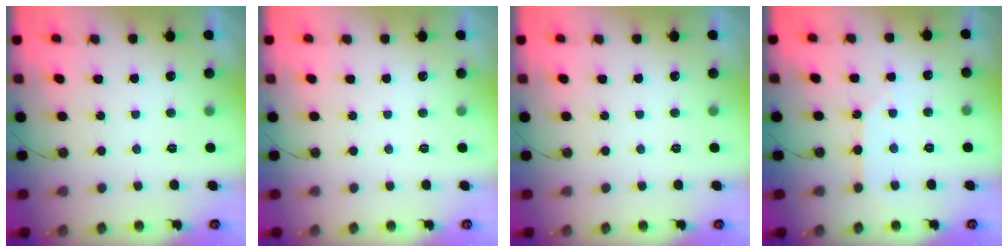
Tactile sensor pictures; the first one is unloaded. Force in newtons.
{"total": 0.0}
{"total": 0.0}
{"total": 2.5, "press": 2.5, "slide": 0.4}